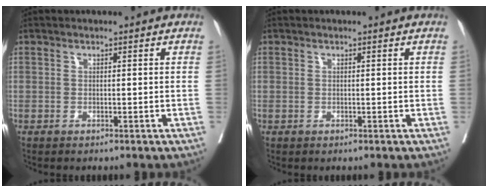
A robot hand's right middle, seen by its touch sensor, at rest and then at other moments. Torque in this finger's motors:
{"motor_torque": [0.21, 0.02, 0.05, 0.00]}